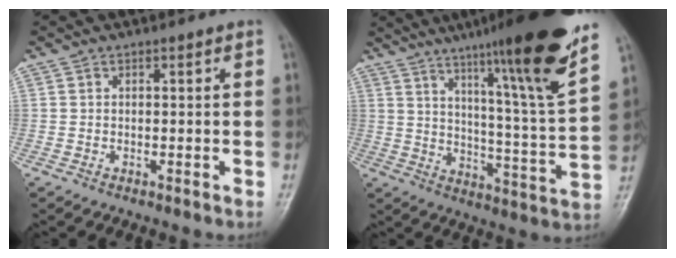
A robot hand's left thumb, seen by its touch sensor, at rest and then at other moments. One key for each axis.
{"total": 22.8, "fx": 15.2, "fy": 0.8, "fz": 17.0, "tx": -0.232, "ty": -0.066, "tz": 0.225}